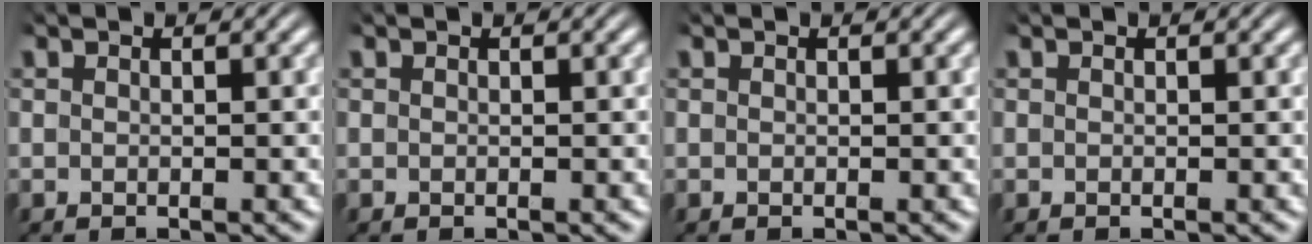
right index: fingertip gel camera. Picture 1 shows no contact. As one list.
[{"total": 0.0}, {"total": 0.0}, {"total": 0.0}]